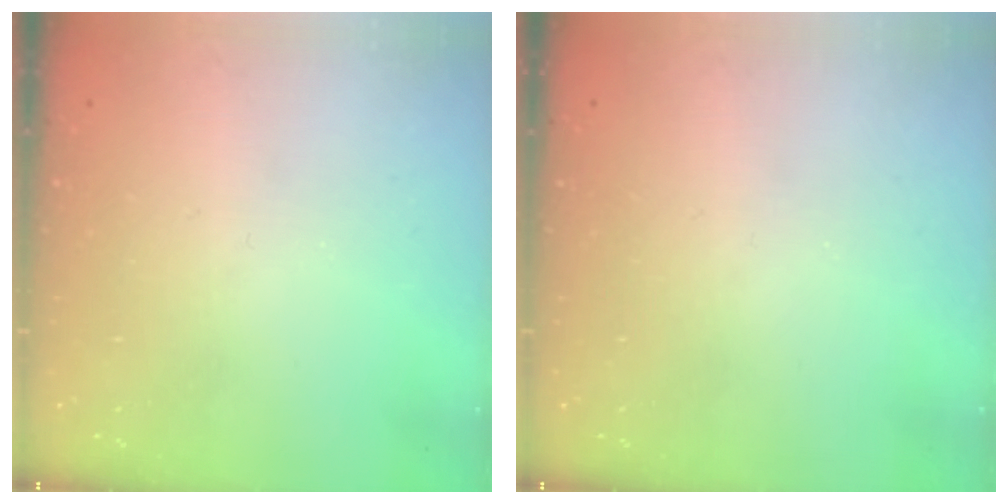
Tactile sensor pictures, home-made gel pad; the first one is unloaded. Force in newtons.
{"total": 0.0}